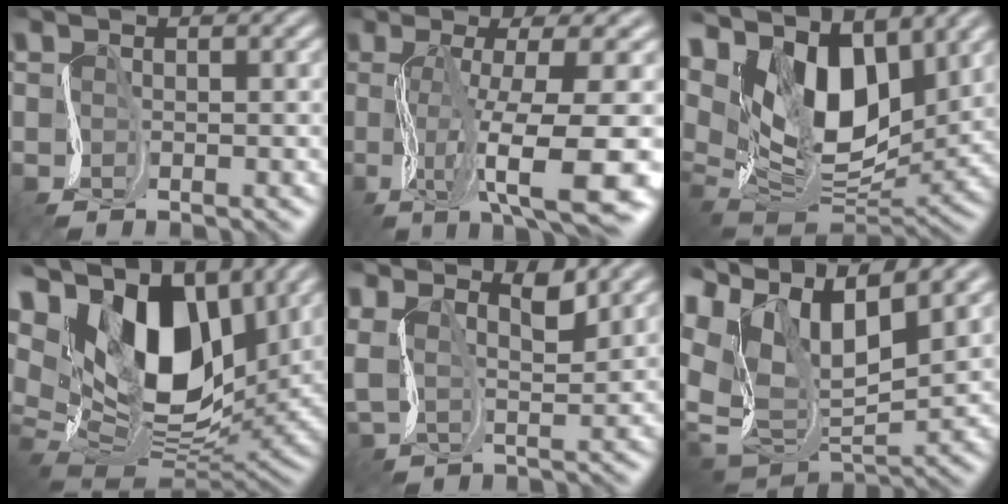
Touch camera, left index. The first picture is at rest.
{"total": 11.6, "force": [-2.1, 3.1, 11.0], "torque": [-0.174, -0.004, -0.022]}
{"total": 12.4, "force": [6.8, 6.5, 8.0], "torque": [-0.140, 0.011, 0.111]}
{"total": 16.1, "force": [7.6, 9.2, 10.9], "torque": [-0.200, 0.033, 0.122]}
{"total": 4.7, "force": [3.4, 1.9, 2.6], "torque": [-0.061, 0.009, 0.063]}
{"total": 13.2, "force": [7.2, 7.1, 8.5], "torque": [-0.183, 0.022, 0.138]}